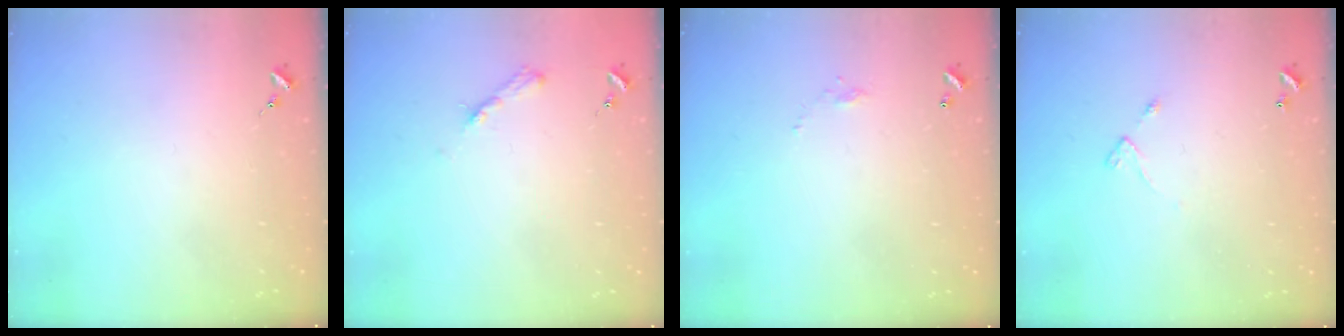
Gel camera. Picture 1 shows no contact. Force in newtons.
{"total": 5.0, "press": 5.0, "slide": 0.6}
{"total": 3.2, "press": 3.2, "slide": 0.0}
{"total": 4.2, "press": 4.2, "slide": 0.5}